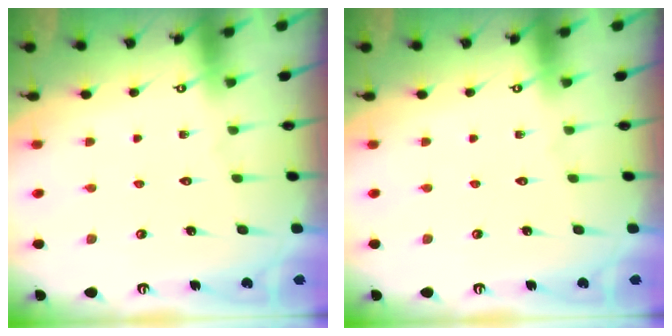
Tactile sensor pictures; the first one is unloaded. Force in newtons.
{"total": 0.0}